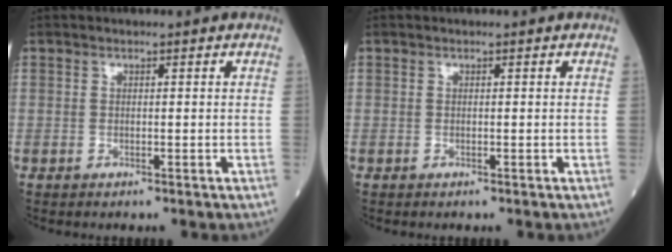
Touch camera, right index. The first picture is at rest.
{"total": 0.0}